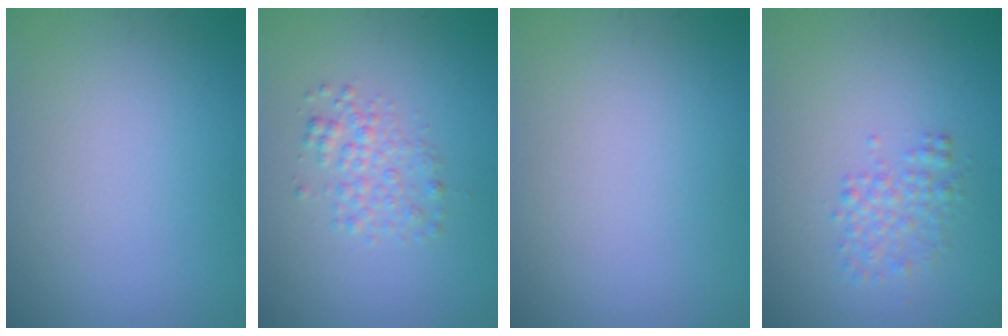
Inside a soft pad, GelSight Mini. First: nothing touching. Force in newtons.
{"total": 2.3, "press": 2.3, "slide": 0.1}
{"total": 0.0}
{"total": 2.0, "press": 2.0, "slide": 0.0}